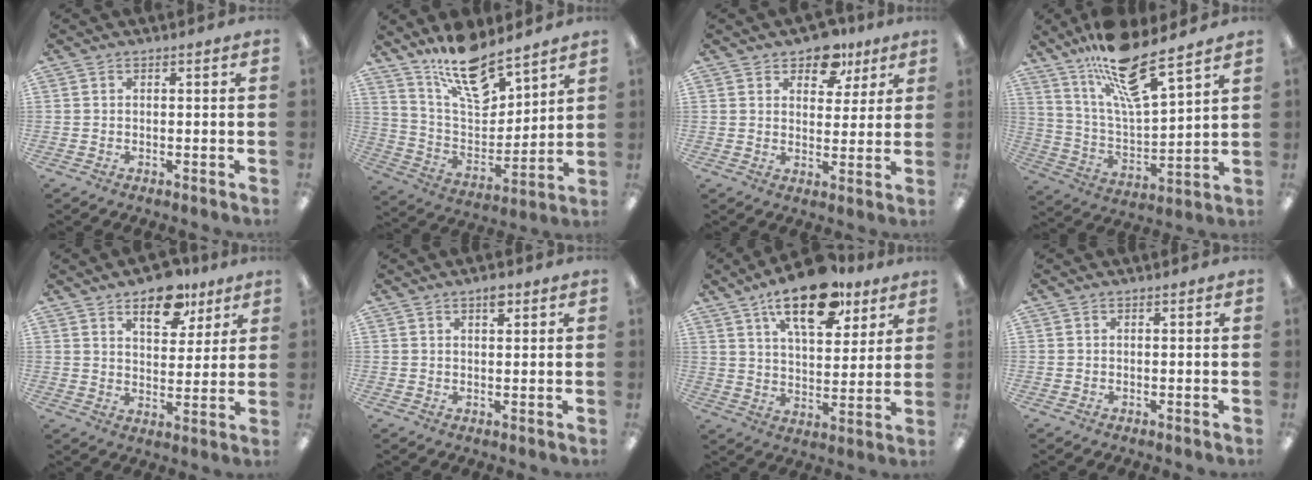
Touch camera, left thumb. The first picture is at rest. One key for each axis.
{"total": 17.1, "fx": 13.2, "fy": 6.4, "fz": 8.7, "tx": -0.154, "ty": -0.083, "tz": 0.231}
{"total": 9.2, "fx": 6.4, "fy": 5.5, "fz": 3.7, "tx": -0.039, "ty": -0.033, "tz": 0.112}
{"total": 16.6, "fx": 12.7, "fy": 3.3, "fz": 10.2, "tx": -0.189, "ty": -0.075, "tz": 0.214}
{"total": 11.7, "fx": 7.9, "fy": 5.7, "fz": 6.5, "tx": -0.075, "ty": -0.038, "tz": 0.132}
{"total": 2.8, "fx": 2.0, "fy": 1.0, "fz": 1.8, "tx": -0.022, "ty": -0.003, "tz": 0.031}
{"total": 17.4, "fx": 11.1, "fy": 7.8, "fz": 10.9, "tx": -0.162, "ty": -0.048, "tz": 0.184}
{"total": 0.0}